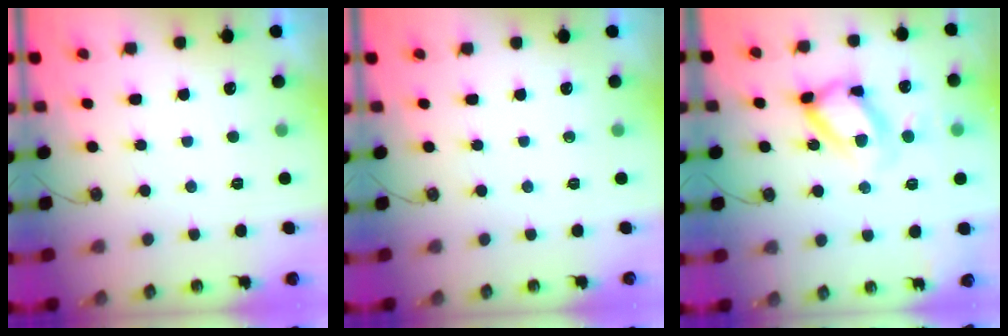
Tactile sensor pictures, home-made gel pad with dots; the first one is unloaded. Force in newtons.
{"total": 0.0}
{"total": 15.8, "press": 15.7, "slide": 1.6}